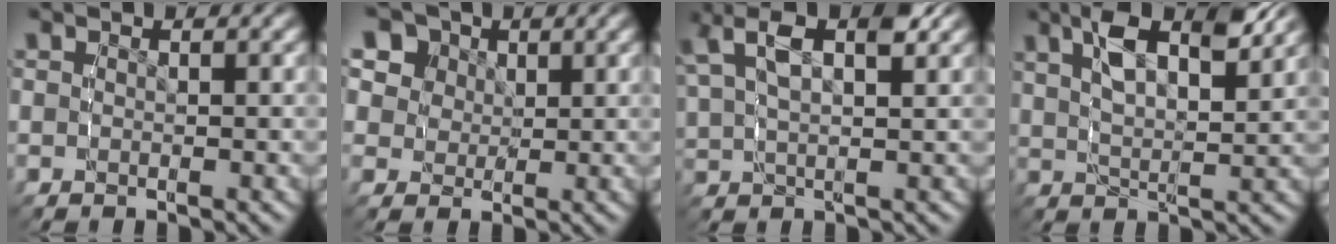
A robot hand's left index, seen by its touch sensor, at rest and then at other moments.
{"total": 9.9, "force": [4.5, 7.7, 4.3], "torque": [-0.093, 0.008, 0.069]}
{"total": 6.4, "force": [2.9, 3.1, 4.7], "torque": [-0.082, 0.013, 0.048]}
{"total": 5.8, "force": [3.1, 1.6, 4.6], "torque": [-0.079, -0.001, 0.057]}